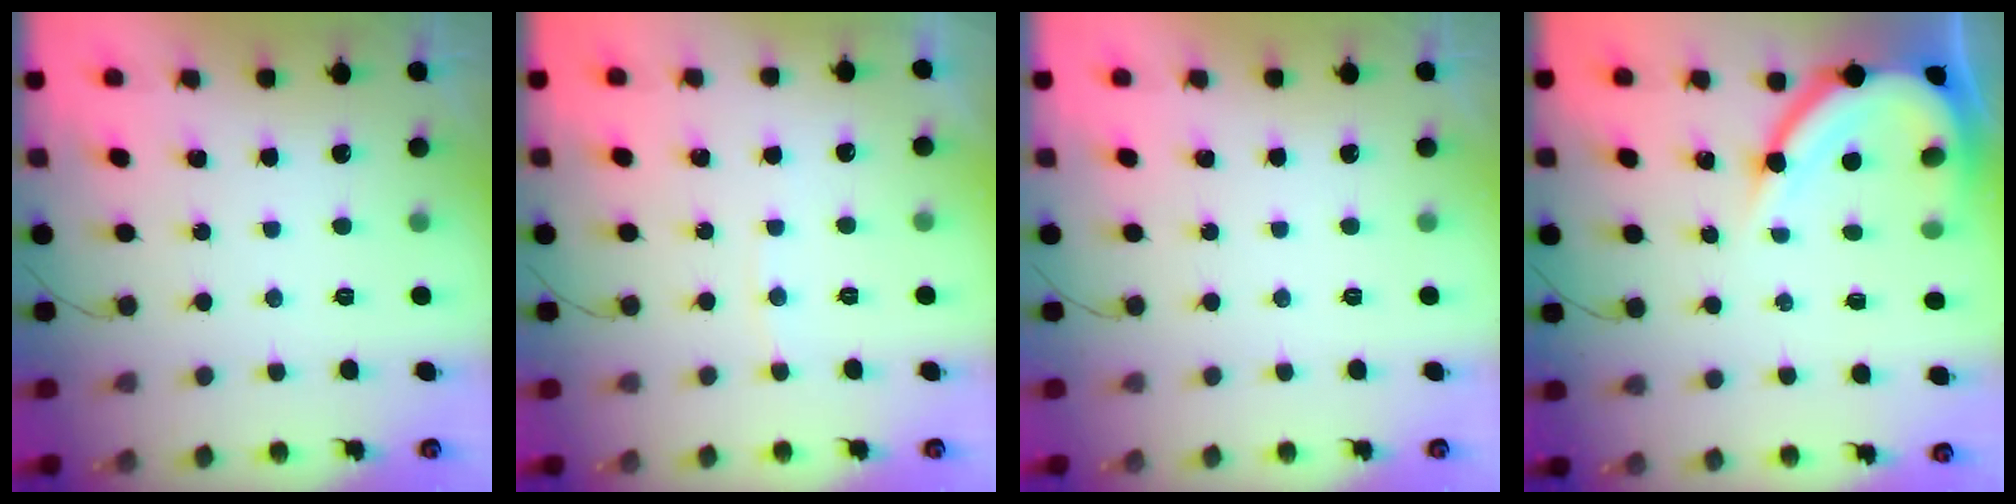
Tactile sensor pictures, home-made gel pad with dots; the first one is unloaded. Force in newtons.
{"total": 2.8, "press": 2.7, "slide": 0.3}
{"total": 0.0}
{"total": 11.8, "press": 11.7, "slide": 1.3}